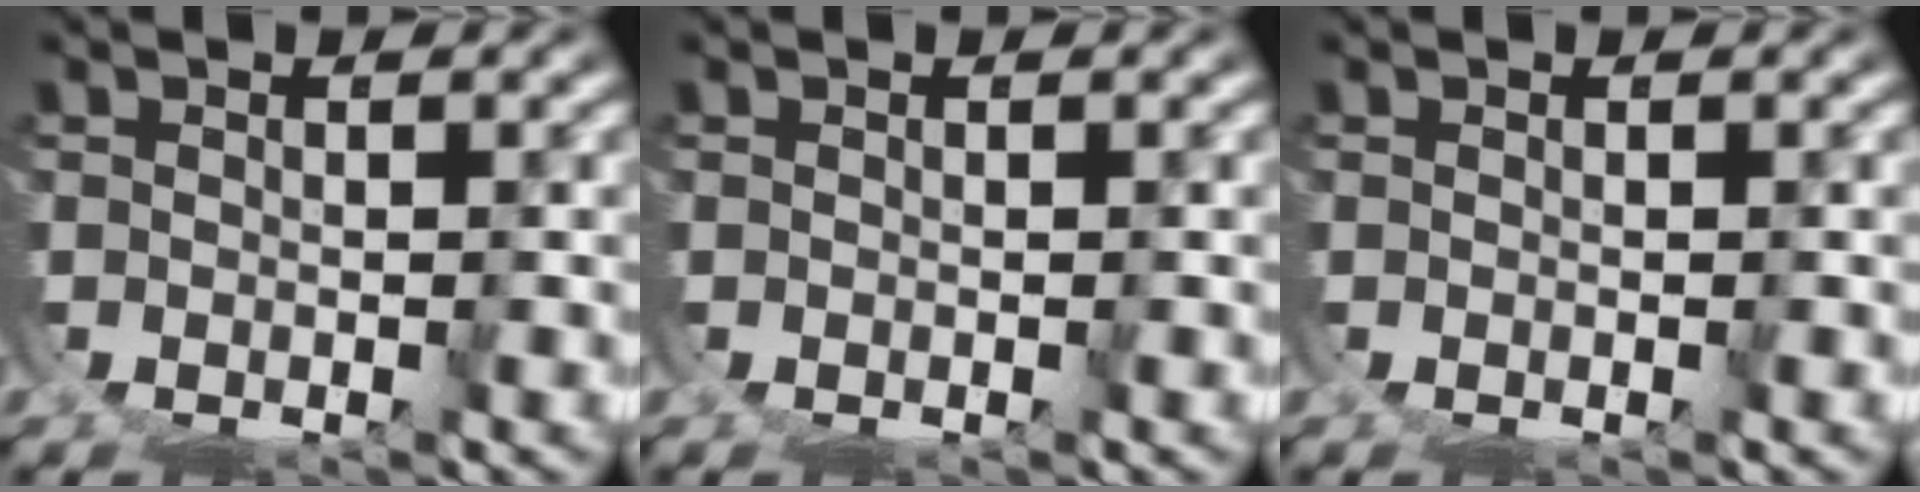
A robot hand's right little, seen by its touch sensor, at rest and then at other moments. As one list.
[{"total": 0.0}, {"total": 0.0}]